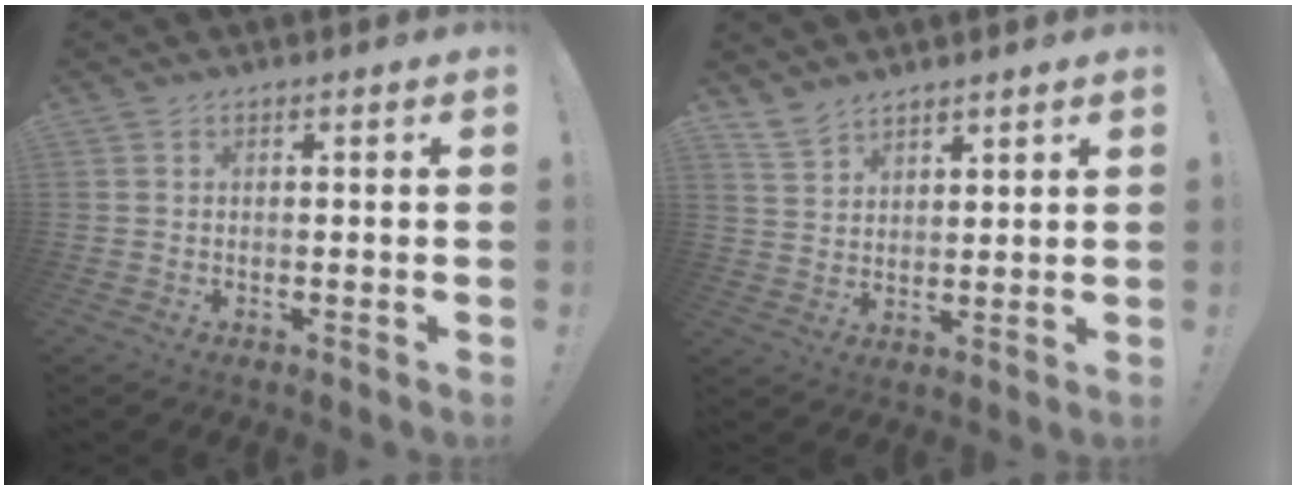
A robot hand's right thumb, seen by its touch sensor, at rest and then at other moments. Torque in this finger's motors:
{"motor_torque": [0.18, -0.14, 0.10, -0.06, 0.01]}